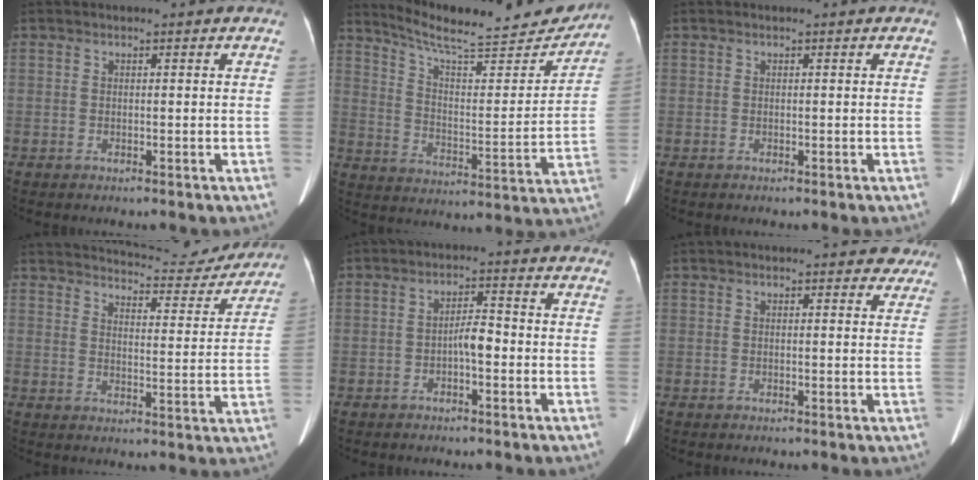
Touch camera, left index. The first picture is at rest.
{"total": 19.7, "force": [18.2, 3.0, 6.8], "torque": [-0.105, -0.023, 0.258]}
{"total": 0.0}
{"total": 15.7, "force": [15.2, 2.6, 3.2], "torque": [-0.030, -0.031, 0.182]}
{"total": 3.0, "force": [-1.1, 0.8, 2.7], "torque": [-0.043, 0.007, -0.018]}
{"total": 3.9, "force": [3.5, 1.6, 0.6], "torque": [0.015, -0.007, 0.020]}